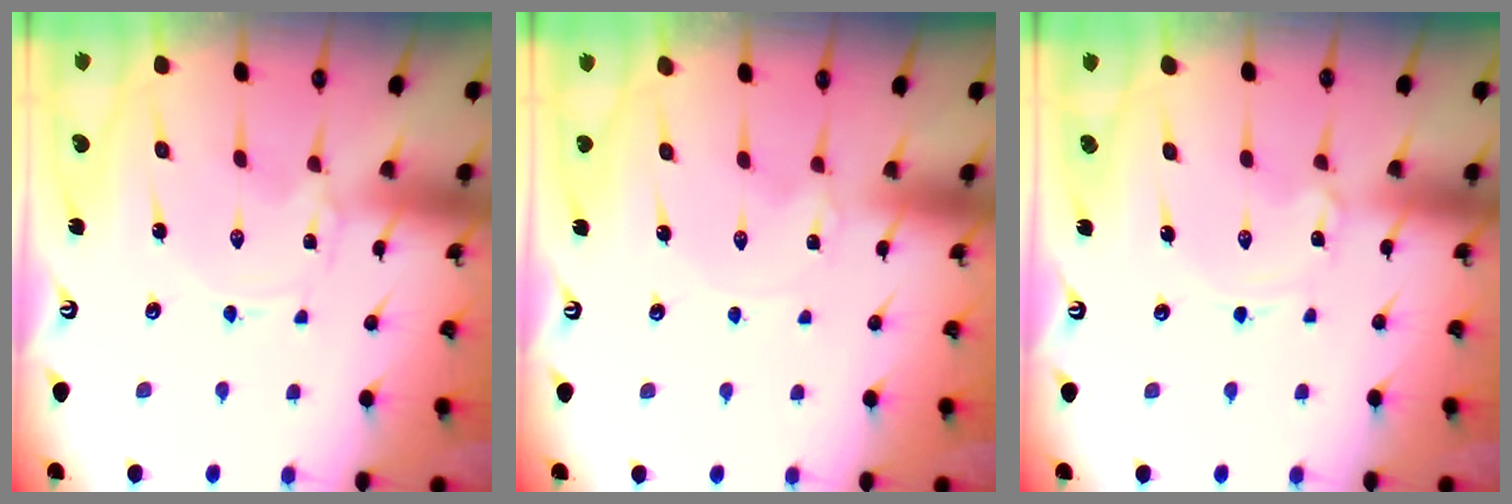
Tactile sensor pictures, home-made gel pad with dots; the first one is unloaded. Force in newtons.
{"total": 2.0, "press": 2.0, "slide": 0.3}
{"total": 1.7, "press": 1.7, "slide": 0.1}